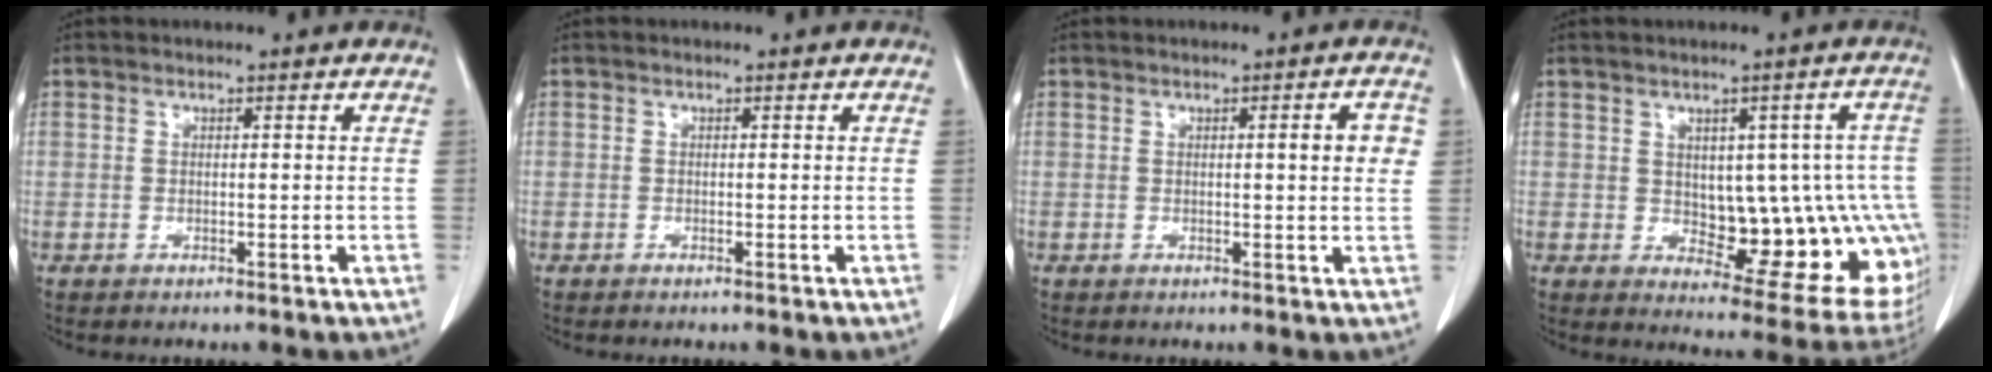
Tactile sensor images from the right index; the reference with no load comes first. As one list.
[{"total": 0.0}, {"total": 3.5, "force": [0.7, 0.5, 3.3], "torque": [-0.040, 0.003, 0.006]}, {"total": 15.1, "force": [-0.9, 6.5, 13.6], "torque": [-0.118, 0.019, 0.010]}]